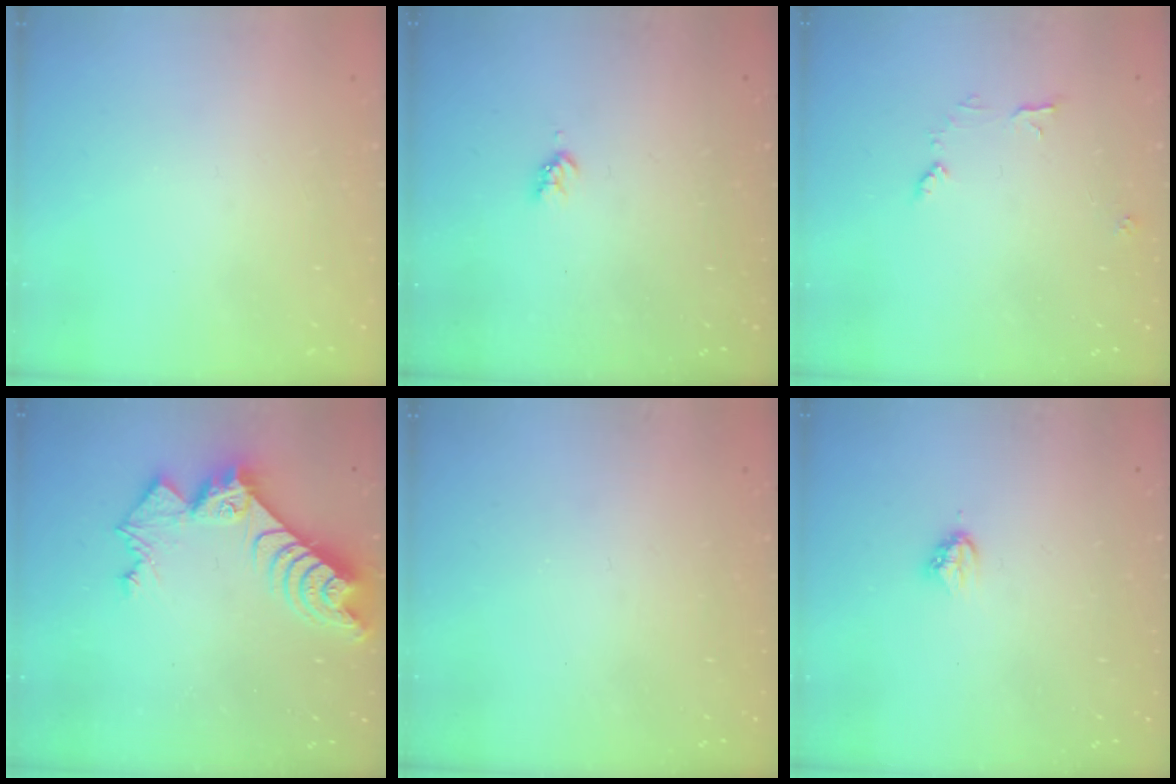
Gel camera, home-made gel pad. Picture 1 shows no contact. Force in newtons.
{"total": 3.0, "press": 3.0, "slide": 0.4}
{"total": 6.8, "press": 6.8, "slide": 0.4}
{"total": 10.7, "press": 10.6, "slide": 1.1}
{"total": 0.7, "press": 0.7, "slide": 0.1}
{"total": 3.8, "press": 3.8, "slide": 0.3}